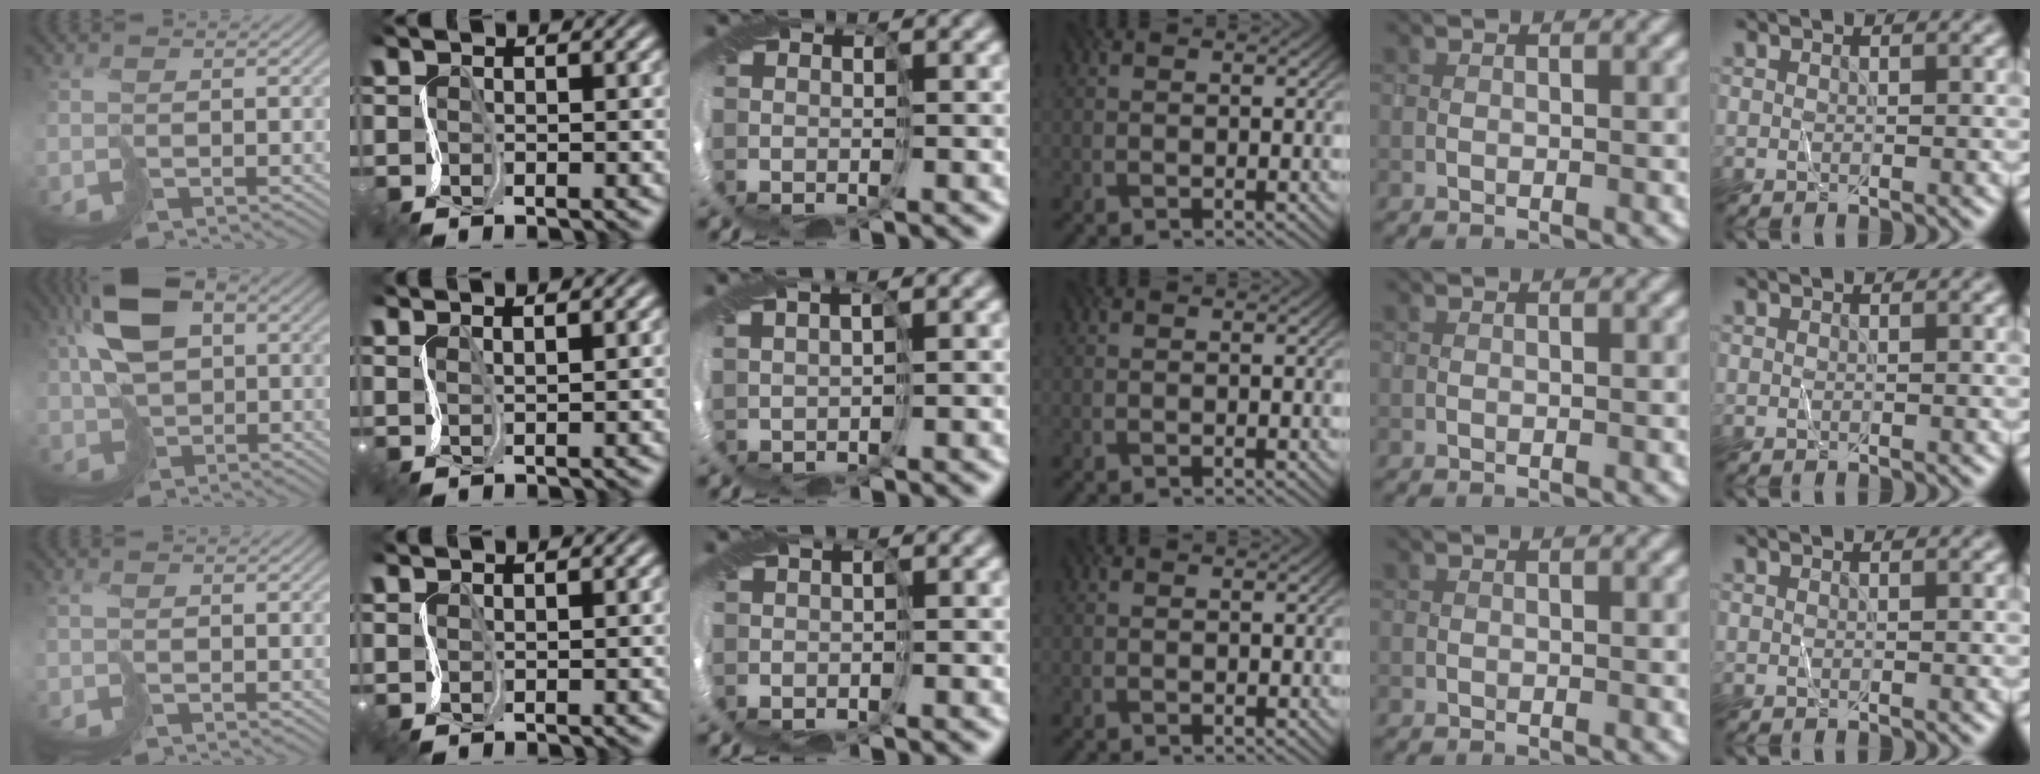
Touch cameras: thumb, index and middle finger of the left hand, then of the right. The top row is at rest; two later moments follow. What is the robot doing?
{"motion": "cut", "object": "receipt paper"}